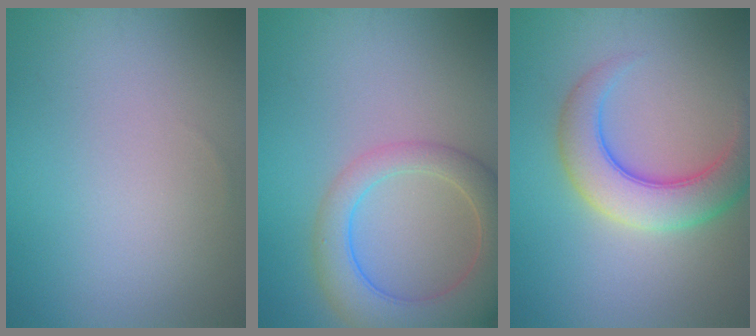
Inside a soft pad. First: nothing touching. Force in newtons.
{"total": 7.2, "press": 7.2, "slide": 0.5}
{"total": 5.9, "press": 5.9, "slide": 0.3}